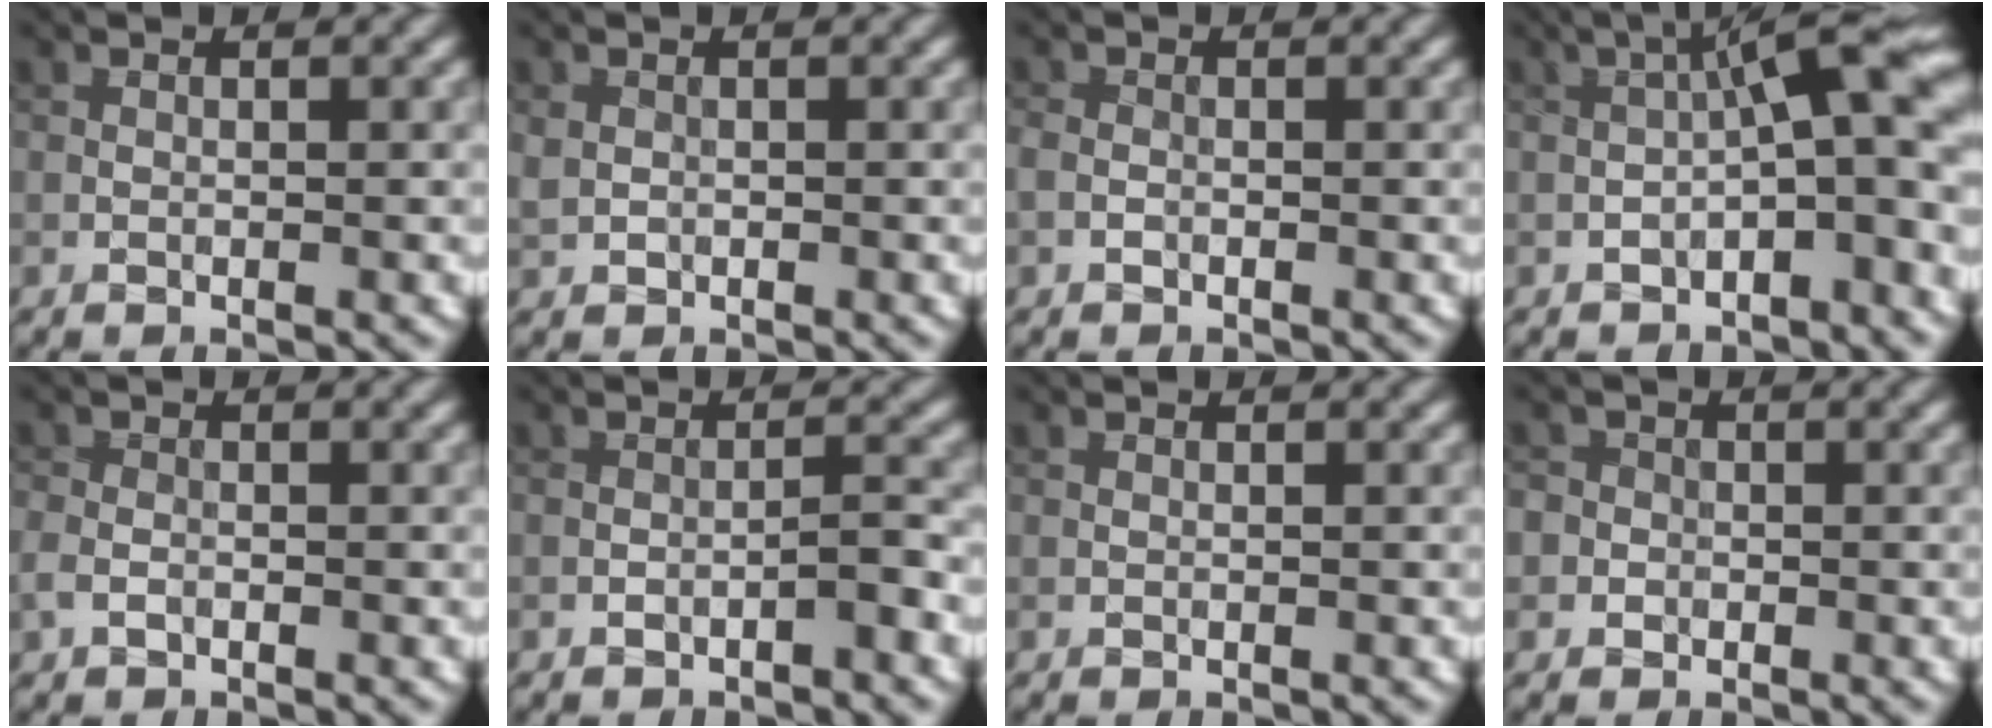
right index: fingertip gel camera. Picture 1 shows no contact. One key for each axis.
{"total": 0.9, "fx": 0.1, "fy": 0.8, "fz": 0.4, "tx": -0.005, "ty": -0.003, "tz": 0.003}
{"total": 1.0, "fx": -0.4, "fy": 0.8, "fz": 0.5, "tx": -0.010, "ty": 0.000, "tz": -0.012}
{"total": 7.2, "fx": -0.6, "fy": 1.7, "fz": 7.0, "tx": -0.089, "ty": 0.026, "tz": -0.020}
{"total": 1.5, "fx": -0.7, "fy": 1.0, "fz": 0.8, "tx": -0.017, "ty": -0.001, "tz": -0.018}
{"total": 1.3, "fx": -1.0, "fy": 0.2, "fz": 0.8, "tx": -0.012, "ty": 0.008, "tz": -0.017}
{"total": 0.0}
{"total": 2.6, "fx": -0.4, "fy": 2.5, "fz": 0.6, "tx": 0.012, "ty": 0.015, "tz": -0.032}